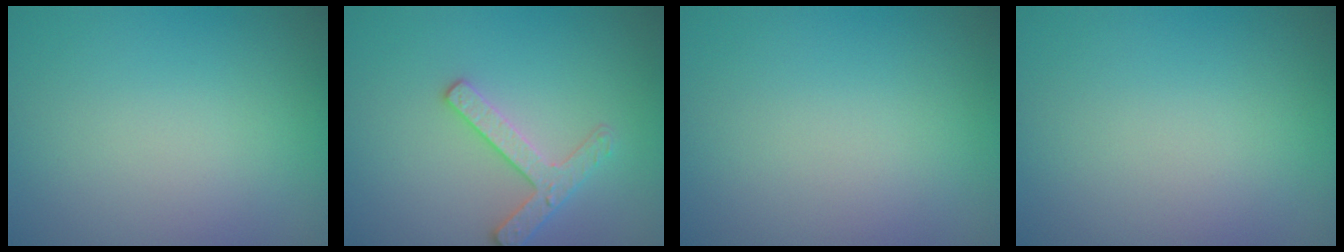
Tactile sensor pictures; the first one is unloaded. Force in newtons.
{"total": 2.5, "press": 2.4, "slide": 0.4}
{"total": 0.0}
{"total": 0.0}